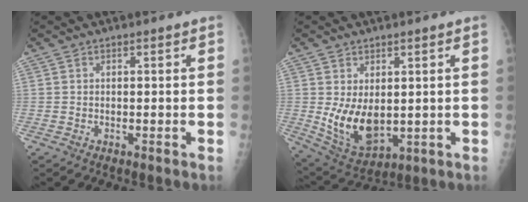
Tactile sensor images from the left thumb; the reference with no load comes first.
{"total": 10.3, "force": [0.5, 6.0, 8.4], "torque": [-0.128, -0.023, 0.033]}